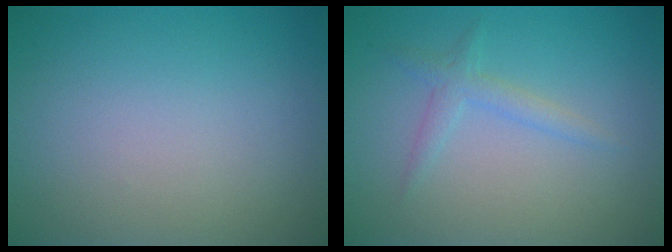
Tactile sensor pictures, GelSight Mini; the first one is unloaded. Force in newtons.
{"total": 1.6, "press": 1.6, "slide": 0.1}